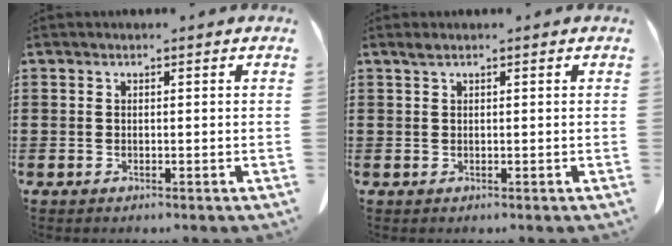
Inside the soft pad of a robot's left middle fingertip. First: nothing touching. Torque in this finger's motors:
{"motor_torque": [0.01, 0.12, 0.00, 0.00]}